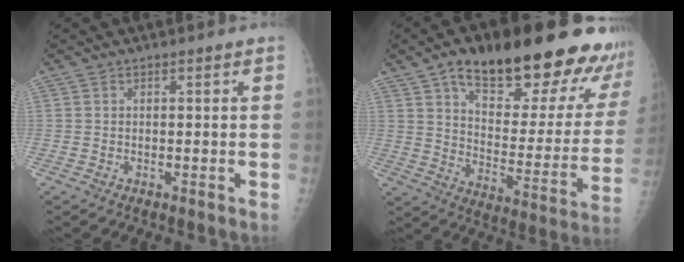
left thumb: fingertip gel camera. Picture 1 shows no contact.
{"total": 30.2, "force": [20.7, 10.5, 19.2], "torque": [-0.239, -0.067, 0.295]}